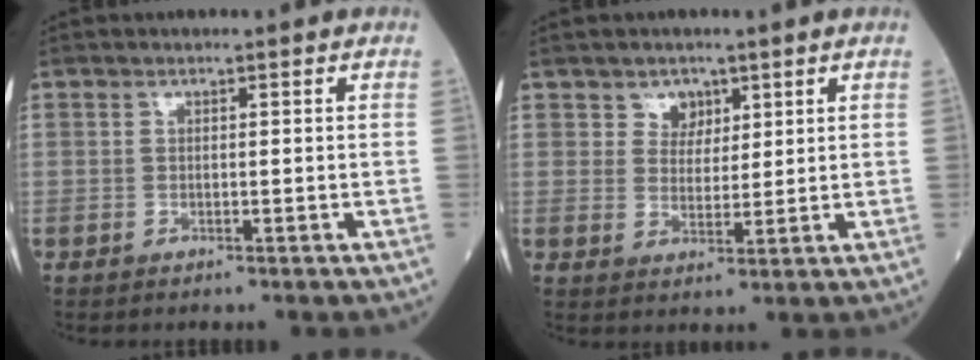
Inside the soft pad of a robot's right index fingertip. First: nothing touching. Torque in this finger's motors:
{"motor_torque": [0.02, 0.02, -0.01, -0.01]}